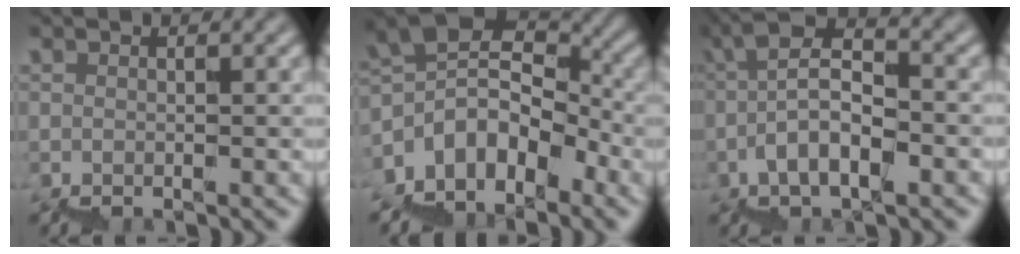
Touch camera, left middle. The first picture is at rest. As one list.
[{"total": 6.5, "force": [-2.8, 4.0, 4.3], "torque": [-0.067, 0.023, -0.059]}, {"total": 5.7, "force": [-1.3, 2.1, 5.1], "torque": [-0.097, 0.028, -0.023]}]